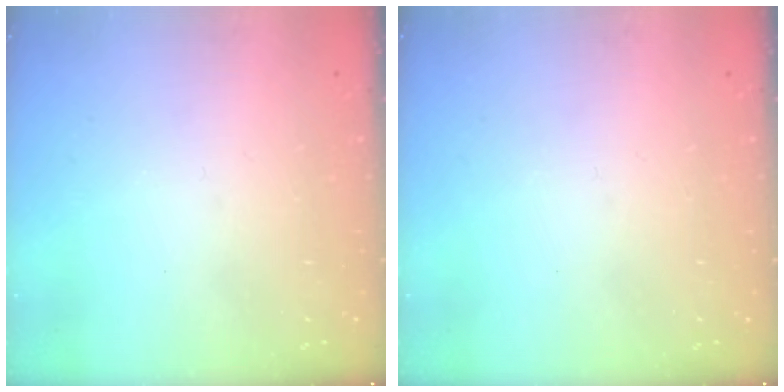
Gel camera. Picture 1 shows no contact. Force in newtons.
{"total": 0.0}